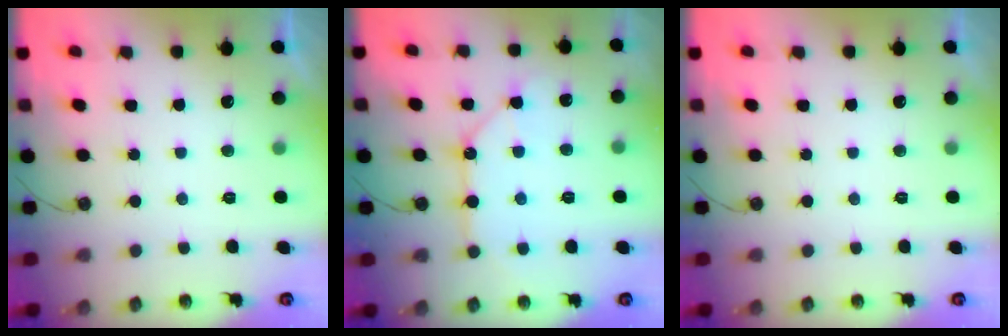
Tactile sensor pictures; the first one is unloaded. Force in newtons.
{"total": 10.0, "press": 9.9, "slide": 1.0}
{"total": 0.0}